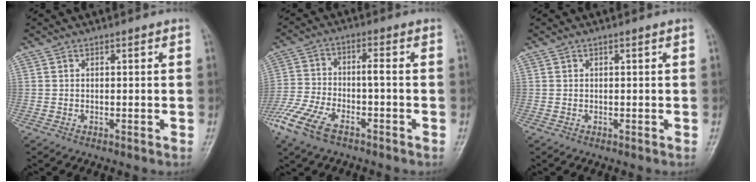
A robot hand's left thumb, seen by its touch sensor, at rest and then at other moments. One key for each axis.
{"total": 11.8, "fx": -6.5, "fy": 3.9, "fz": 9.0, "tx": -0.206, "ty": 0.019, "tz": -0.125}
{"total": 0.0}